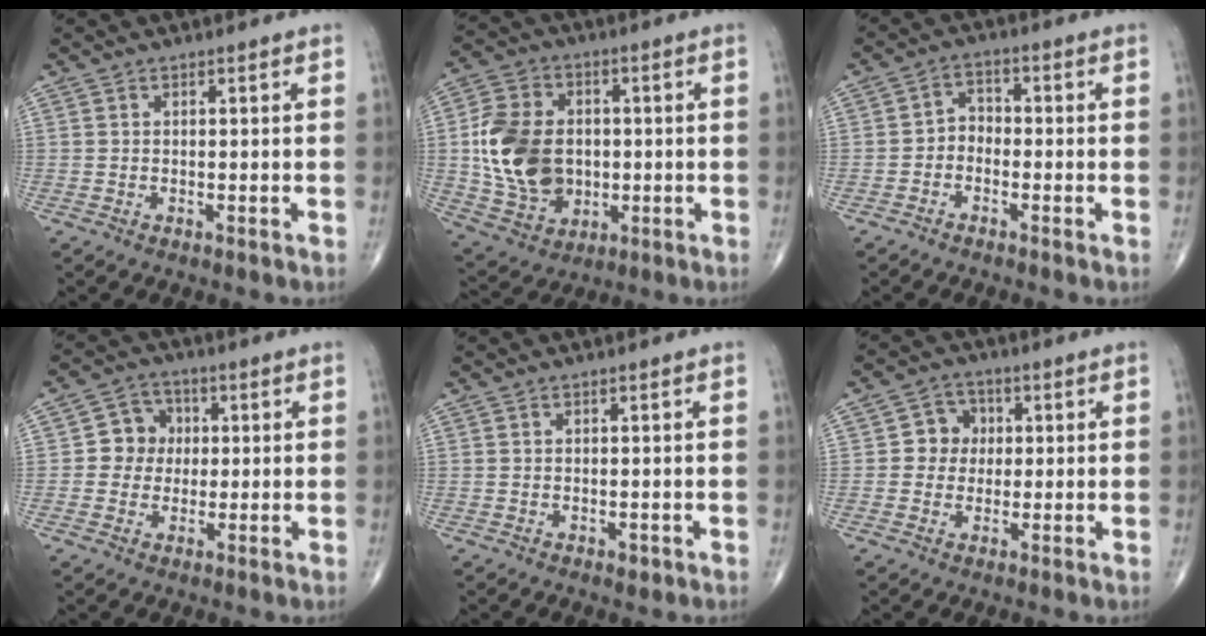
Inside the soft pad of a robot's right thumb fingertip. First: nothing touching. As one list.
[{"total": 16.2, "force": [0.0, 12.3, 10.5], "torque": [-0.175, 0.005, 0.010]}, {"total": 3.2, "force": [-1.4, 2.4, 1.6], "torque": [-0.005, 0.019, -0.041]}, {"total": 6.3, "force": [0.4, 5.9, 2.2], "torque": [0.004, 0.011, -0.003]}, {"total": 1.0, "force": [-0.3, 0.7, 0.7], "torque": [-0.007, -0.001, -0.003]}, {"total": 5.4, "force": [0.5, 5.0, 1.9], "torque": [0.006, 0.009, 0.001]}]